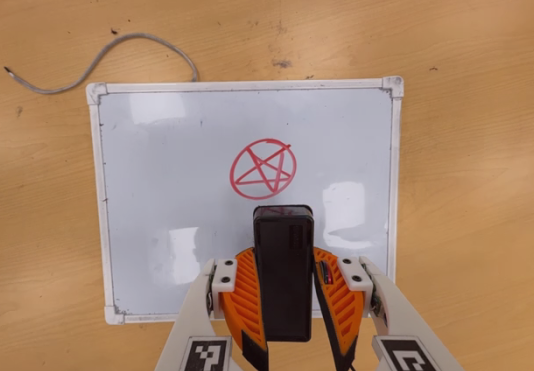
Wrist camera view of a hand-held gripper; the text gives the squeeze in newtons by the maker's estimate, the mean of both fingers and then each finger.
{"total": 9.0, "left": 7.4, "right": 10.6}